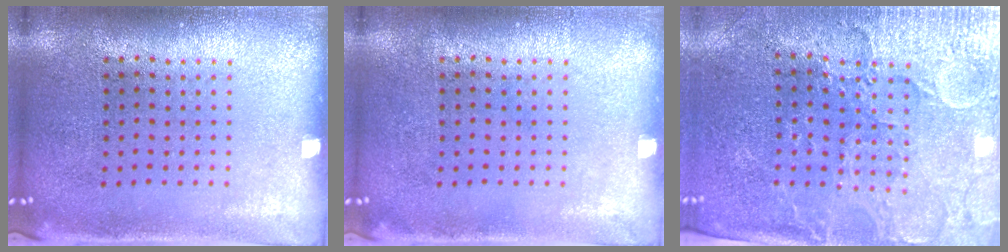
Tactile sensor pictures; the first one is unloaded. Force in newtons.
{"total": 0.0}
{"total": 3.5, "press": 3.3, "slide": 1.2}